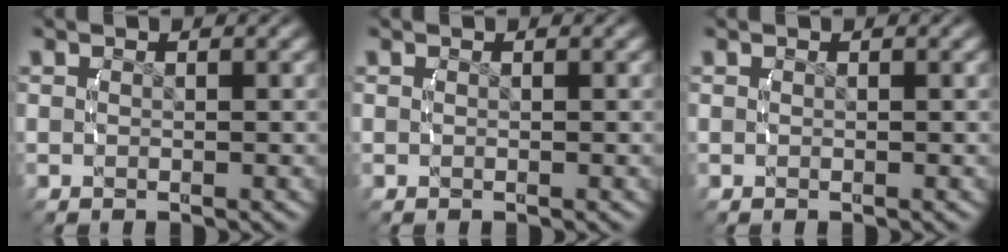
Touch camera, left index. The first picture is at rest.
{"total": 0.0}
{"total": 0.0}